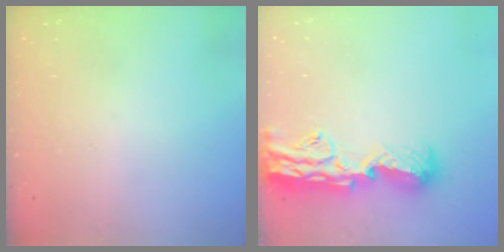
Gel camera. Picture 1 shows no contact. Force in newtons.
{"total": 18.1, "press": 17.4, "slide": 5.2}